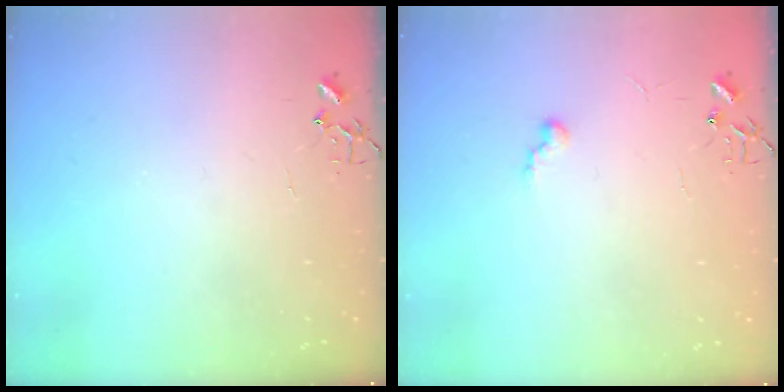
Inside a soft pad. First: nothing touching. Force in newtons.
{"total": 5.3, "press": 5.3, "slide": 0.5}